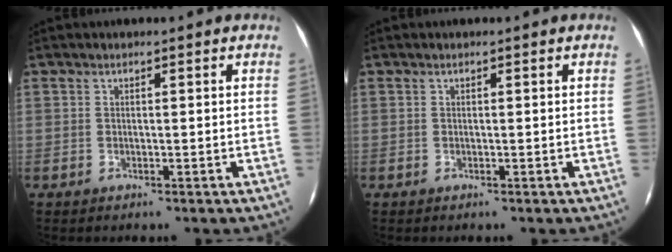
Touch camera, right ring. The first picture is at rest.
{"total": 0.0}